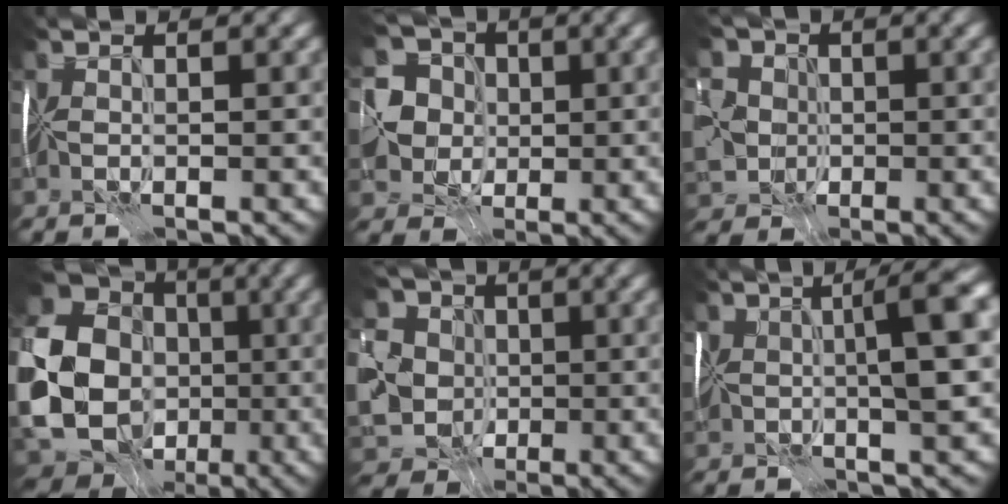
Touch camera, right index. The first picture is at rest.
{"total": 4.2, "force": [-0.5, 4.0, 1.1], "torque": [-0.023, 0.003, -0.009]}
{"total": 4.7, "force": [-0.6, 4.4, 1.6], "torque": [-0.048, 0.009, -0.015]}
{"total": 20.9, "force": [-3.2, 19.1, 7.7], "torque": [-0.200, -0.003, -0.080]}
{"total": 8.5, "force": [-0.9, 7.5, 3.9], "torque": [-0.090, -0.001, -0.021]}
{"total": 6.7, "force": [0.4, 1.8, 6.5], "torque": [-0.096, 0.013, 0.014]}